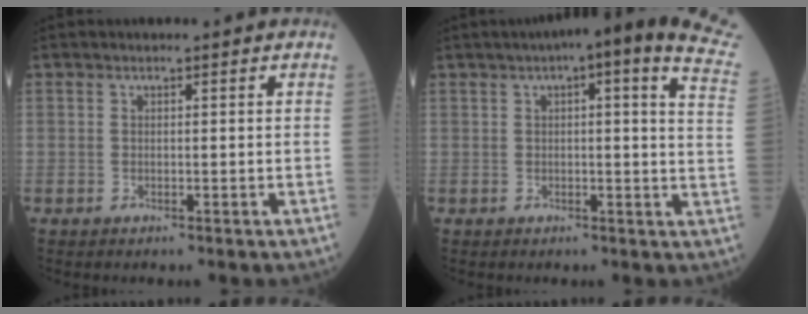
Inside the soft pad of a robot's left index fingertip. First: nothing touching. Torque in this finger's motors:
{"motor_torque": [0.96, -1.18, 0.75, 0.05]}